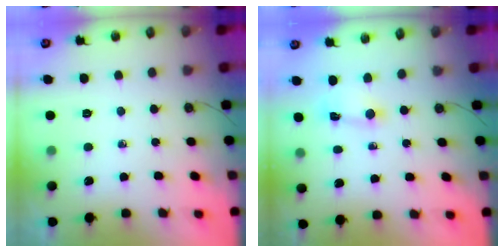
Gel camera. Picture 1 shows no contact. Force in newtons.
{"total": 1.5, "press": 1.5, "slide": 0.1}